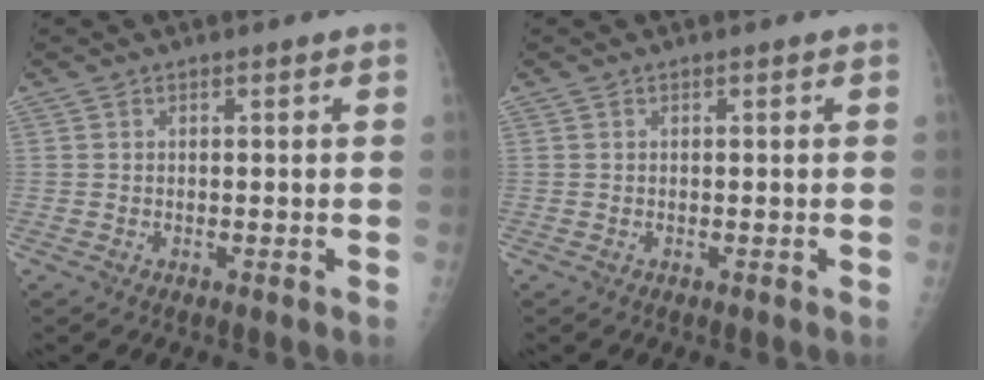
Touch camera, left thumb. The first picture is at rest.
{"total": 0.0}